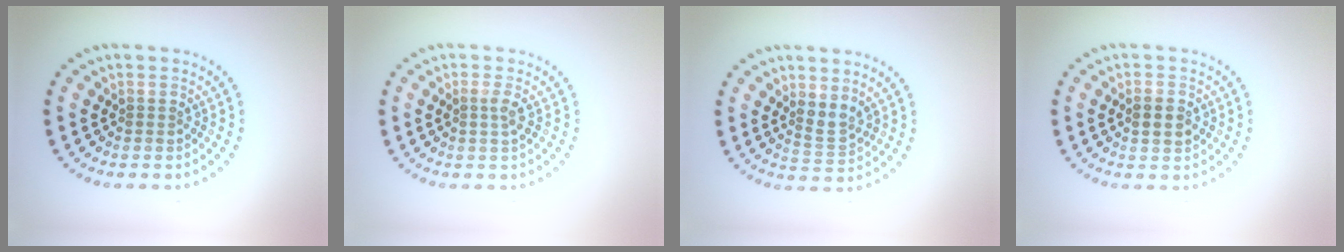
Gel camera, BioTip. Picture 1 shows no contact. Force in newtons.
{"total": 1.1, "press": 0.8, "slide": 0.8}
{"total": 1.9, "press": 1.6, "slide": 1.1}
{"total": 1.9, "press": 1.9, "slide": 0.2}